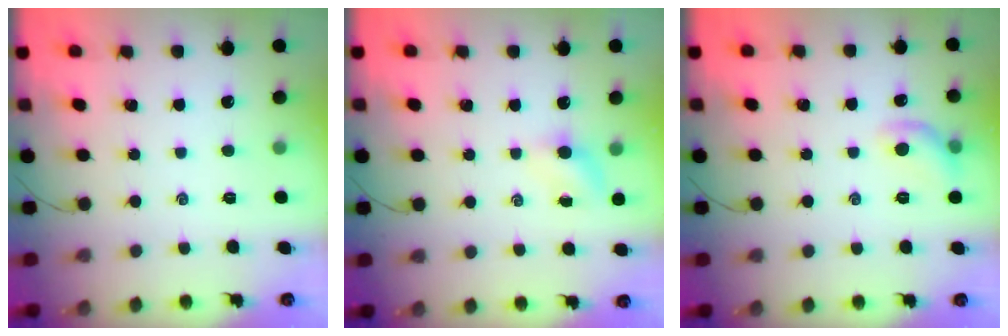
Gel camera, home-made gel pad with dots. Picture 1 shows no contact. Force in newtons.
{"total": 4.8, "press": 4.6, "slide": 1.0}
{"total": 8.3, "press": 8.3, "slide": 0.7}